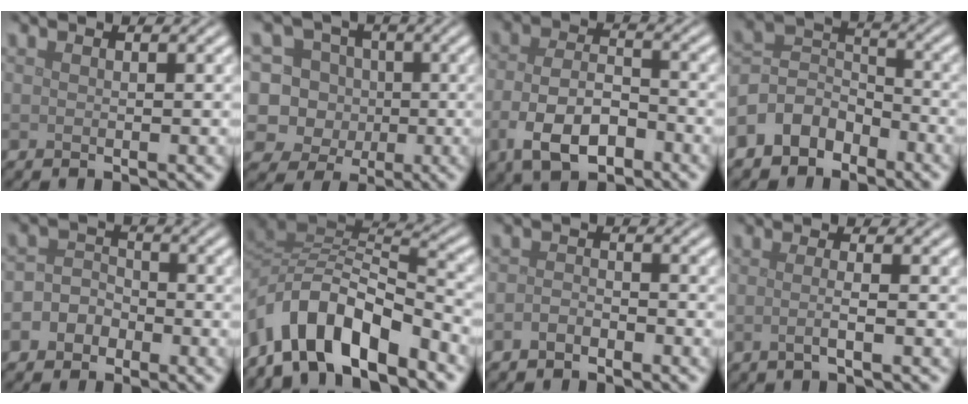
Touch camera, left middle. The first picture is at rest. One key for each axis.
{"total": 8.1, "fx": -0.3, "fy": 7.8, "fz": 2.0, "tx": -0.049, "ty": 0.032, "tz": -0.037}
{"total": 6.1, "fx": -2.9, "fy": 3.2, "fz": 4.2, "tx": -0.084, "ty": -0.005, "tz": -0.059}
{"total": 5.1, "fx": -3.2, "fy": 3.6, "fz": 1.6, "tx": -0.026, "ty": 0.004, "tz": -0.076}
{"total": 3.8, "fx": -1.7, "fy": 3.1, "fz": 1.1, "tx": 0.002, "ty": 0.010, "tz": -0.044}
{"total": 8.9, "fx": -5.6, "fy": 3.4, "fz": 6.0, "tx": -0.093, "ty": 0.010, "tz": -0.112}
{"total": 1.4, "fx": -1.0, "fy": 0.7, "fz": 0.7, "tx": -0.013, "ty": 0.003, "tz": -0.023}
{"total": 2.0, "fx": -0.3, "fy": 0.7, "fz": 1.9, "tx": -0.028, "ty": -0.003, "tz": -0.012}